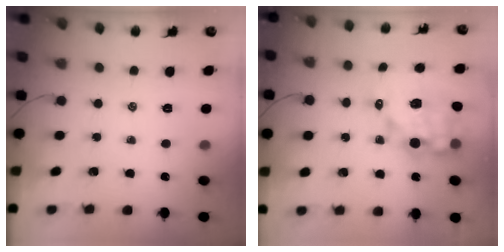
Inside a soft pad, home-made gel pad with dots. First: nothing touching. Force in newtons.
{"total": 14.0, "press": 13.6, "slide": 3.5}